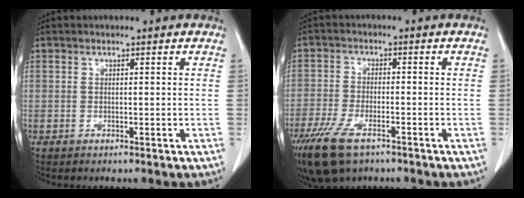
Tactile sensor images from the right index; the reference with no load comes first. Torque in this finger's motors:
{"motor_torque": [1.35, -0.77, 0.46, 0.17]}